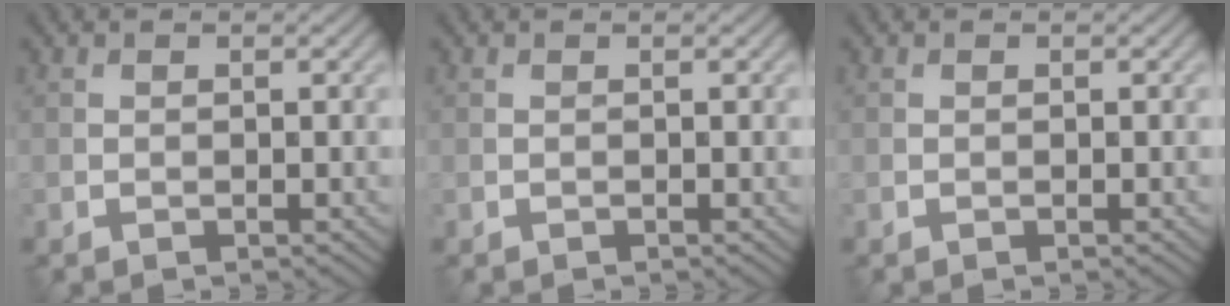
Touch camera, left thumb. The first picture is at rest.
{"total": 0.0}
{"total": 0.0}